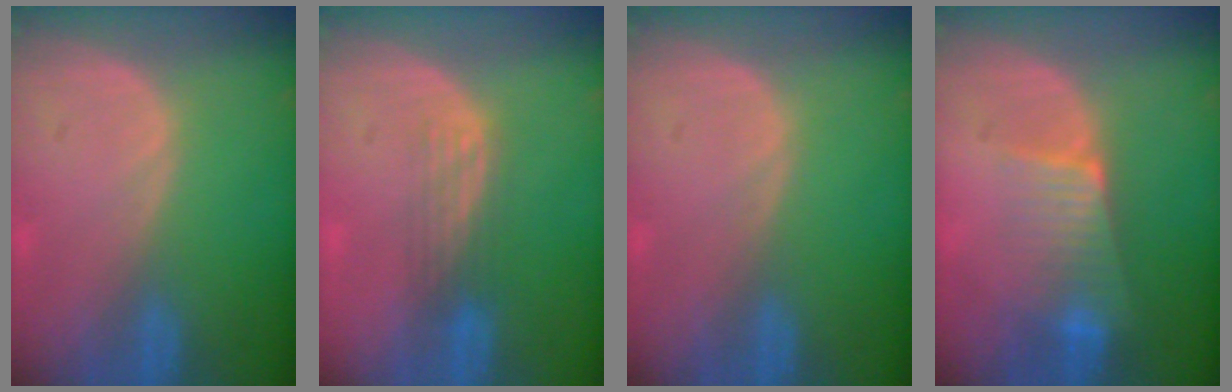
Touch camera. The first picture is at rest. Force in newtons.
{"total": 2.9, "press": 2.7, "slide": 1.2}
{"total": 0.0}
{"total": 6.4, "press": 5.5, "slide": 3.3}